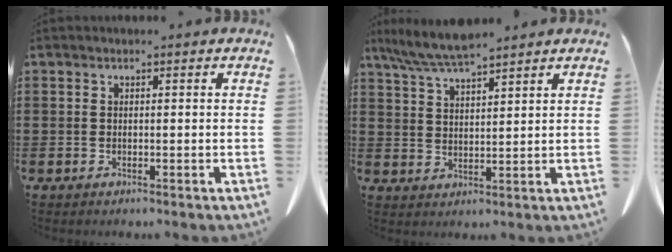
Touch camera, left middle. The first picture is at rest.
{"total": 6.7, "force": [5.7, 0.5, 3.4], "torque": [-0.081, -0.020, 0.104]}